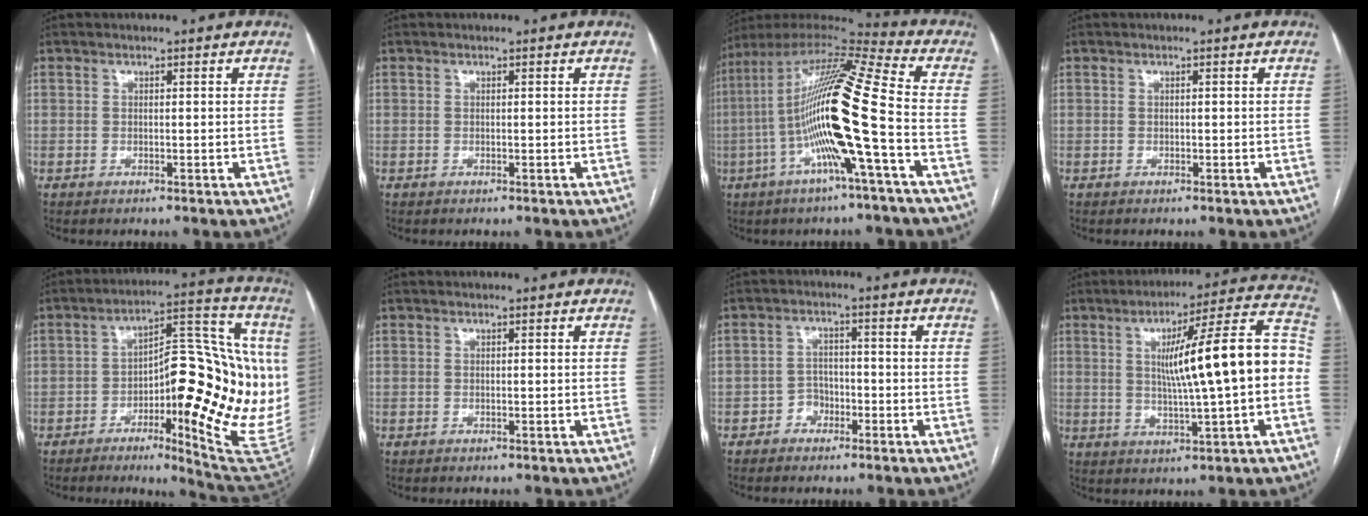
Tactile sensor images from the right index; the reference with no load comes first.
{"total": 0.0}
{"total": 19.3, "force": [-3.8, -0.1, 19.0], "torque": [-0.358, 0.008, -0.082]}
{"total": 0.0}
{"total": 22.6, "force": [-1.7, 5.5, 21.9], "torque": [-0.250, 0.028, -0.014]}
{"total": 0.0}
{"total": 2.9, "force": [-1.7, 2.2, 0.7], "torque": [-0.008, 0.011, -0.033]}
{"total": 15.9, "force": [0.1, 0.6, 15.9], "torque": [-0.235, 0.025, 0.003]}